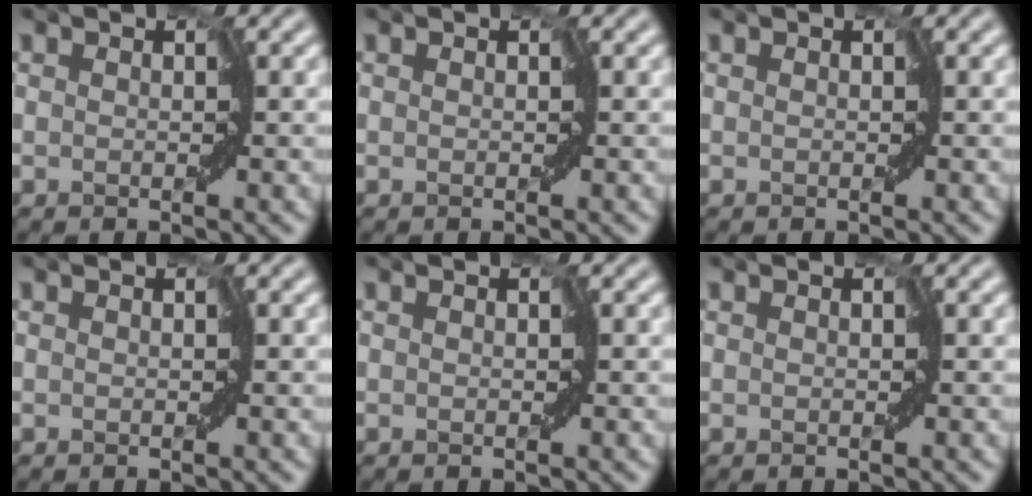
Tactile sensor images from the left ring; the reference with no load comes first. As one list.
[{"total": 0.0}, {"total": 0.0}, {"total": 0.0}, {"total": 0.0}, {"total": 0.0}]